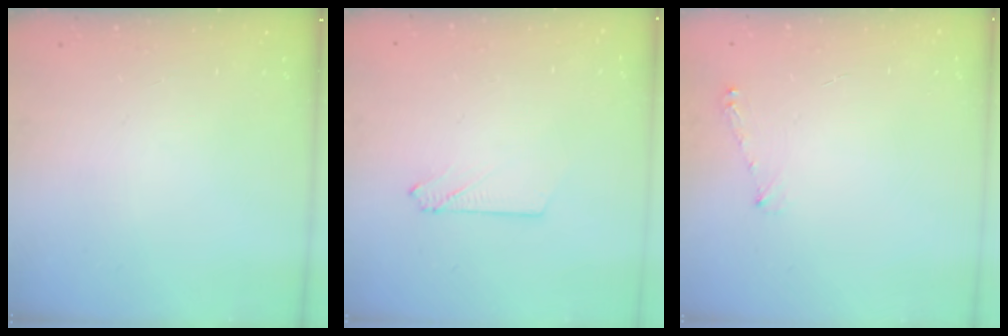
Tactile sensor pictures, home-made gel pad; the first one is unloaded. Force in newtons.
{"total": 2.1, "press": 2.1, "slide": 0.2}
{"total": 3.9, "press": 3.9, "slide": 0.5}